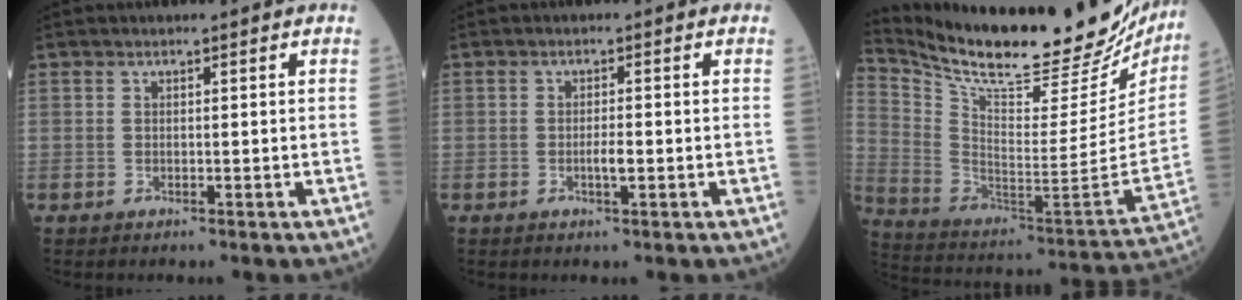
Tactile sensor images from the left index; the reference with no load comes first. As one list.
[{"total": 1.8, "force": [-0.5, 0.3, 1.7], "torque": [-0.033, 0.000, -0.008]}, {"total": 30.3, "force": [26.2, 6.3, 13.7], "torque": [-0.242, -0.063, 0.375]}]